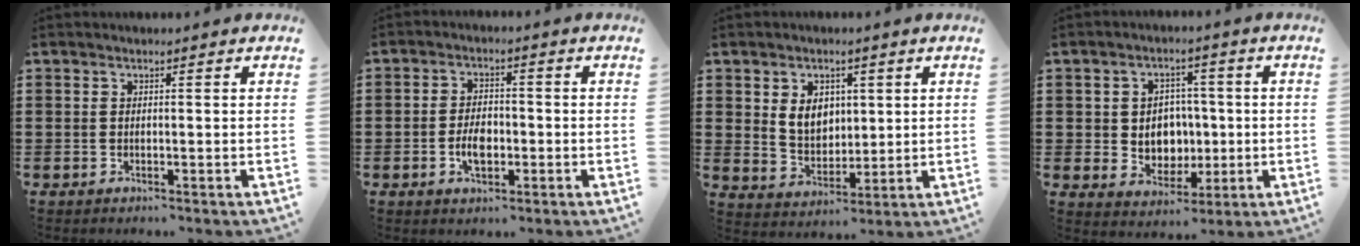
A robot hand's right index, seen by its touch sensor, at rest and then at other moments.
{"total": 4.3, "force": [-1.2, 2.4, 3.4], "torque": [-0.069, 0.004, -0.023]}
{"total": 5.7, "force": [1.7, 4.4, 3.2], "torque": [-0.071, 0.010, 0.028]}
{"total": 5.3, "force": [0.3, 4.9, 1.8], "torque": [-0.031, 0.005, 0.001]}